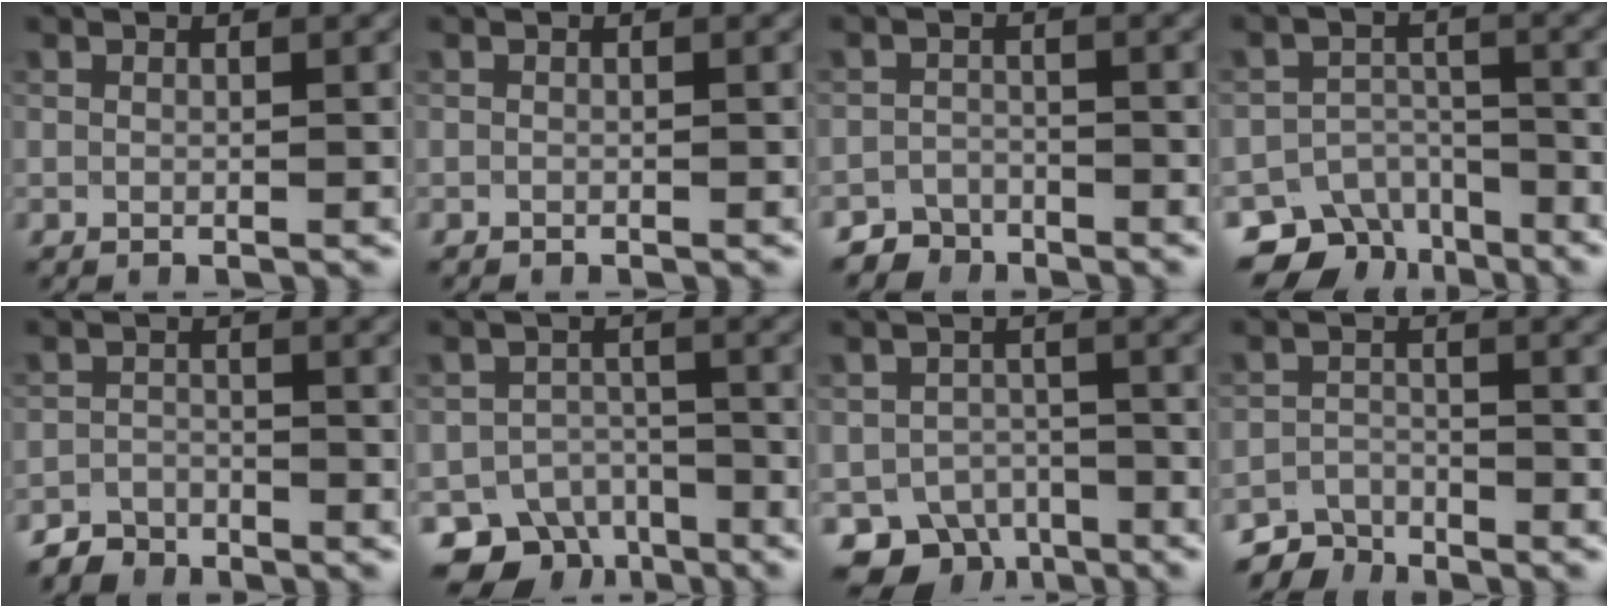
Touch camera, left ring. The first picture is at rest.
{"total": 0.0}
{"total": 3.3, "force": [-3.0, 1.4, -0.1], "torque": [0.013, 0.000, -0.049]}
{"total": 7.3, "force": [-5.6, 4.3, 1.6], "torque": [0.003, -0.006, -0.079]}
{"total": 2.5, "force": [-2.4, 0.8, 0.0], "torque": [0.007, 0.000, -0.046]}
{"total": 7.0, "force": [-5.6, 4.0, 1.3], "torque": [0.008, -0.011, -0.076]}
{"total": 5.6, "force": [-4.3, 3.4, 1.4], "torque": [-0.008, -0.017, -0.065]}
{"total": 4.2, "force": [-3.9, 1.4, 0.4], "torque": [-0.001, -0.007, -0.065]}